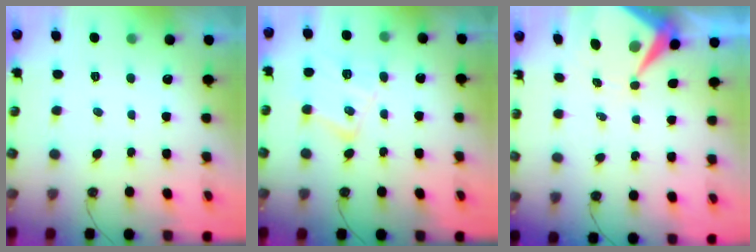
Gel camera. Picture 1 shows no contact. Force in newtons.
{"total": 12.4, "press": 12.3, "slide": 0.9}
{"total": 7.8, "press": 7.7, "slide": 0.5}